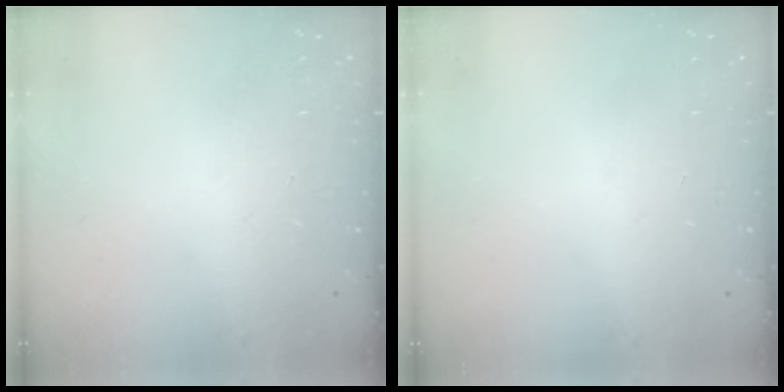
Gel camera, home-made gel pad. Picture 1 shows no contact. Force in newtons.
{"total": 0.0}